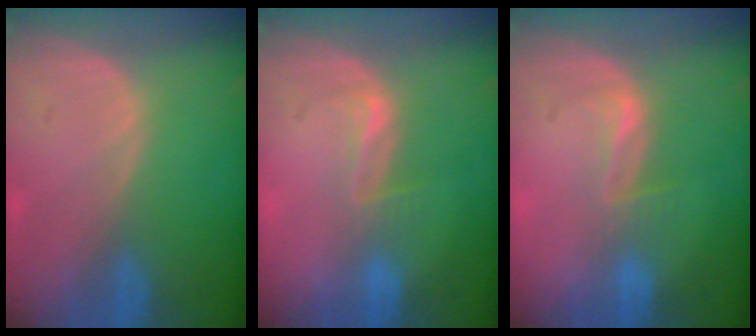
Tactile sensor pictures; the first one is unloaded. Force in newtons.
{"total": 2.7, "press": 2.3, "slide": 1.5}
{"total": 2.7, "press": 2.3, "slide": 1.5}